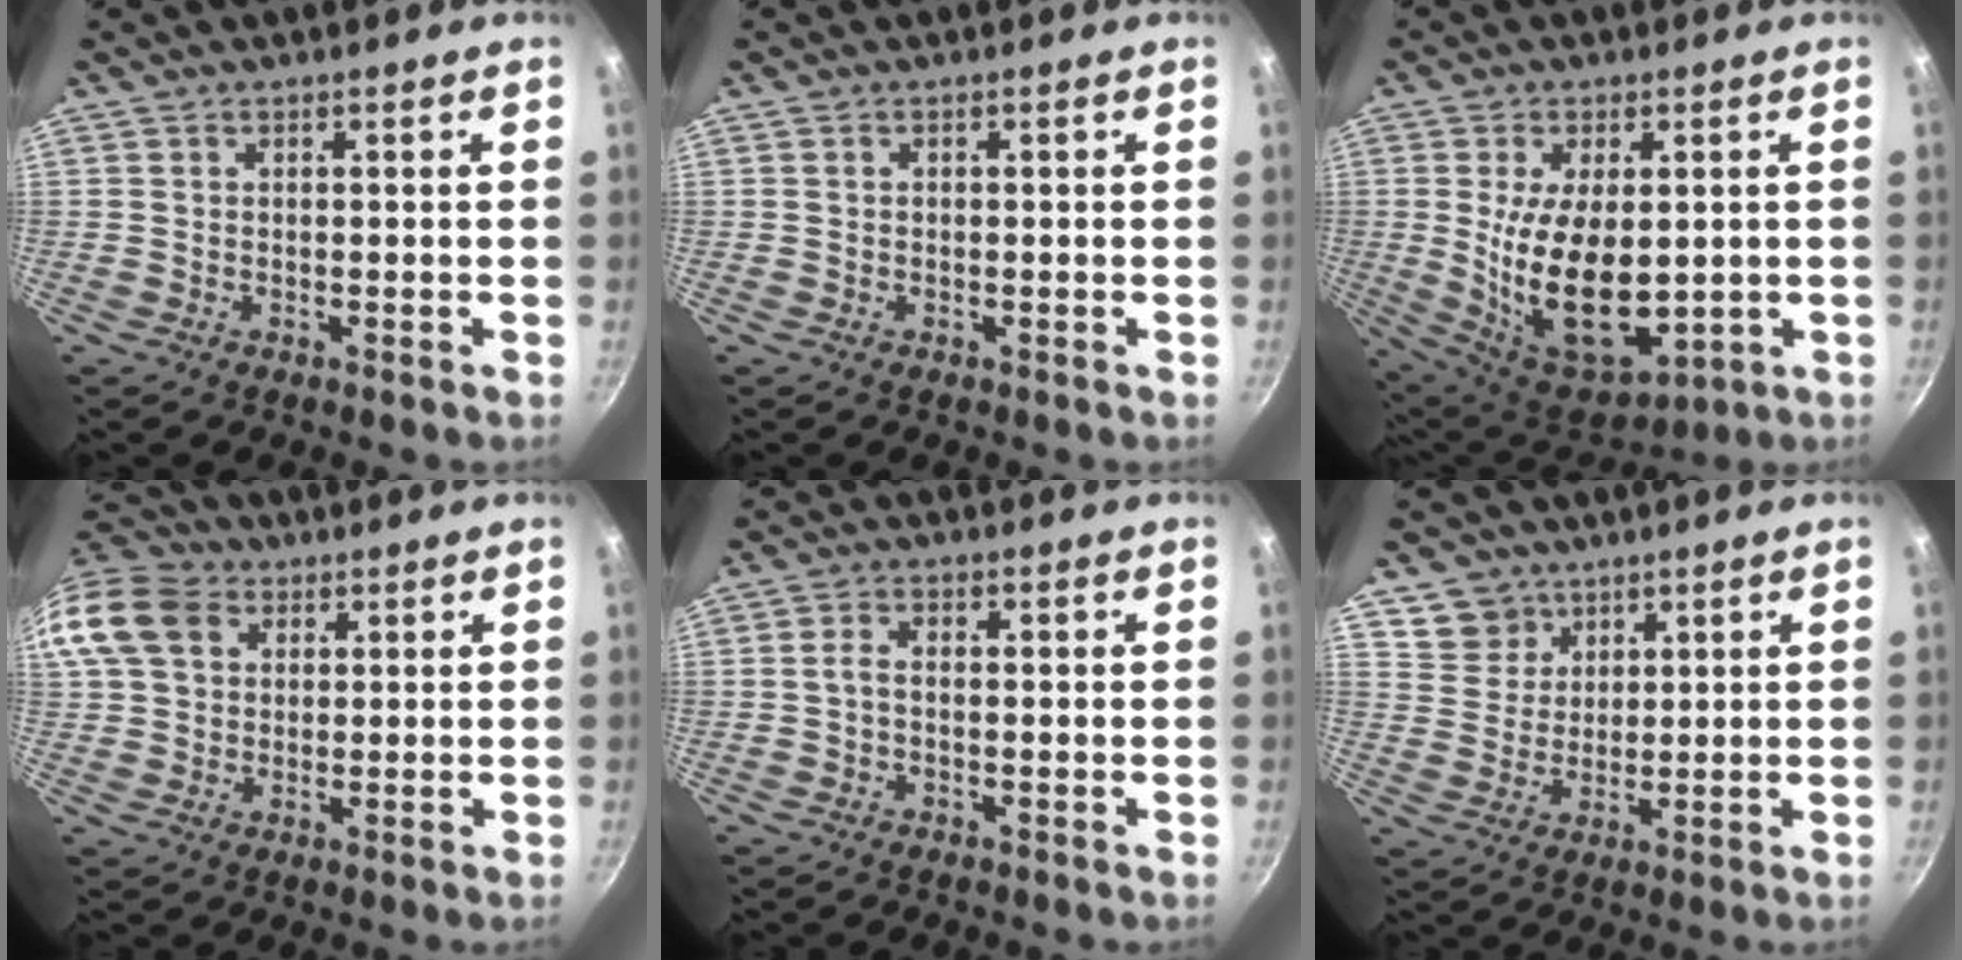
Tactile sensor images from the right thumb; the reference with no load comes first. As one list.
[{"total": 0.0}, {"total": 17.6, "force": [-0.3, 9.7, 14.6], "torque": [-0.237, -0.022, 0.018]}, {"total": 14.8, "force": [4.6, 11.6, 8.1], "torque": [-0.166, 0.024, 0.071]}, {"total": 2.2, "force": [-0.2, 1.3, 1.8], "torque": [-0.038, 0.012, -0.009]}, {"total": 6.1, "force": [3.8, 4.7, 0.6], "torque": [0.017, -0.008, 0.073]}]